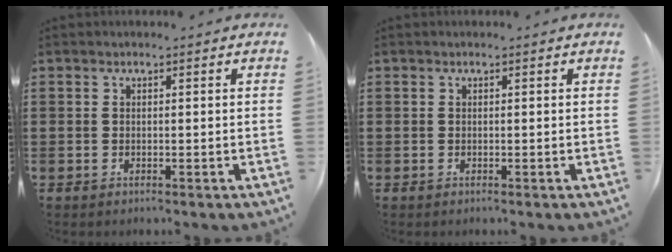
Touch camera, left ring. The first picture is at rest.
{"total": 0.0}